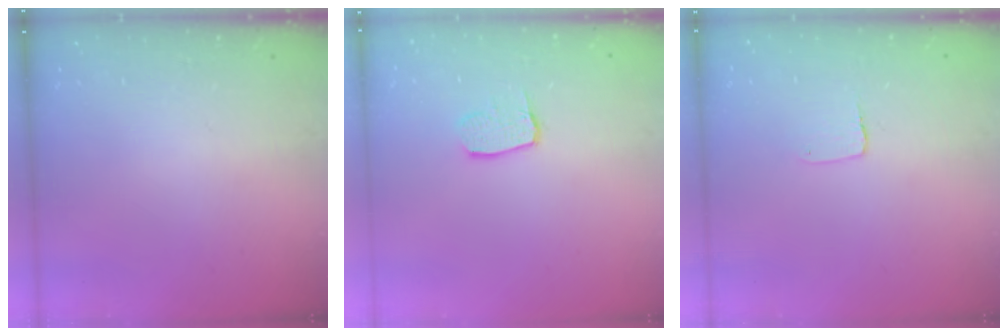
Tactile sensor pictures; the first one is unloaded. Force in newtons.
{"total": 6.8, "press": 6.8, "slide": 0.5}
{"total": 3.5, "press": 3.4, "slide": 0.3}